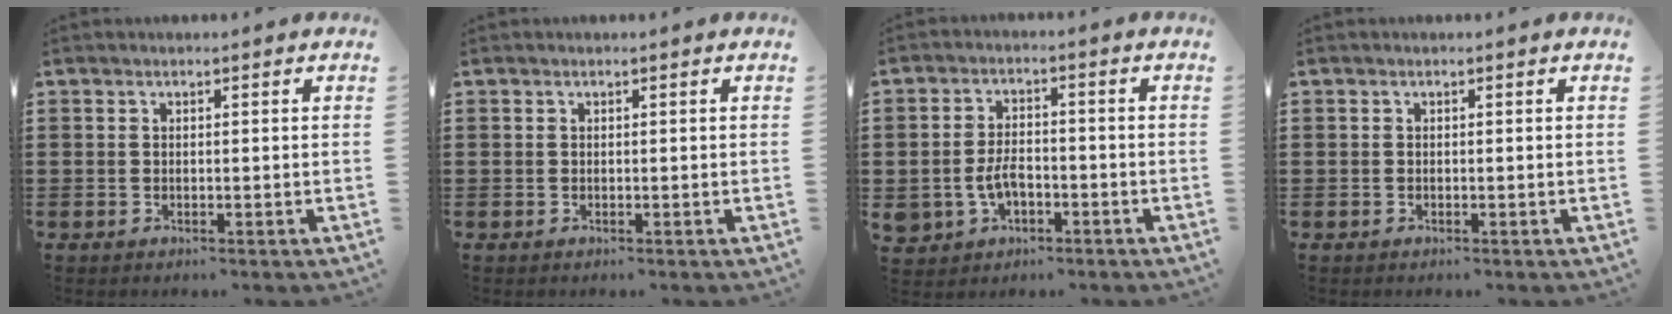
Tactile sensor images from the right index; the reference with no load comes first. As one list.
[{"total": 0.0}, {"total": 4.5, "force": [-1.7, 2.9, 2.9], "torque": [-0.070, 0.002, -0.034]}, {"total": 0.0}]